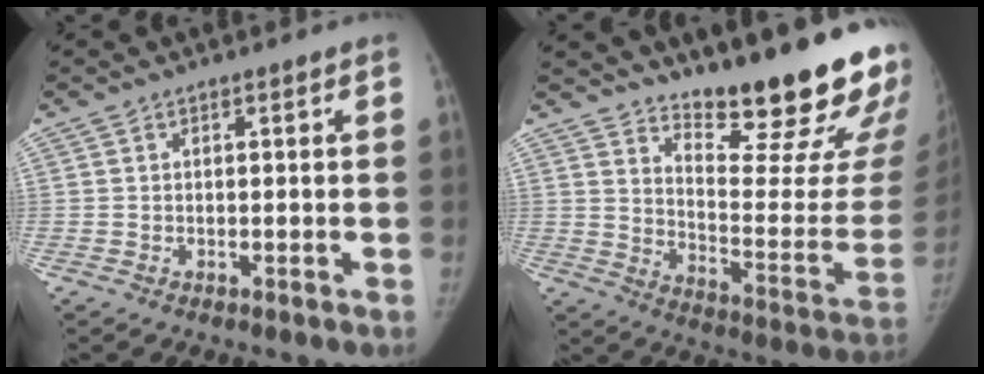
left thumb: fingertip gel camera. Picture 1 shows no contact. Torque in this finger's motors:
{"motor_torque": [1.61, 1.49, 1.42, -1.35, 0.07]}